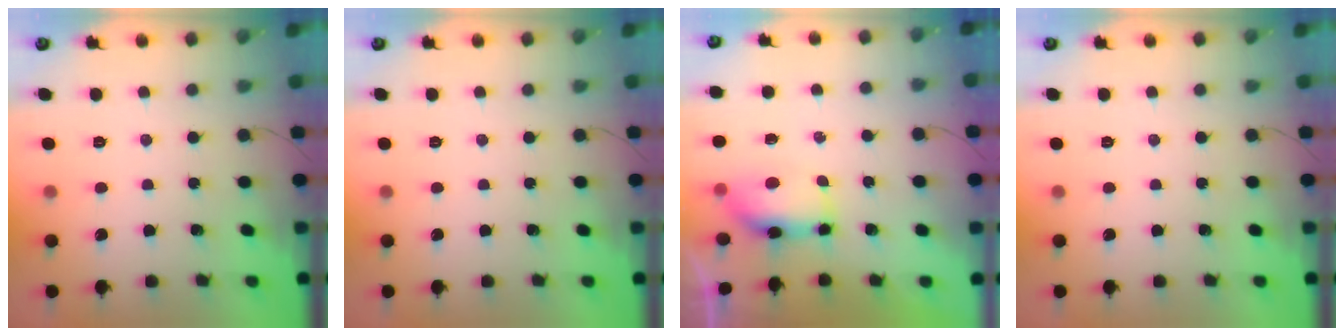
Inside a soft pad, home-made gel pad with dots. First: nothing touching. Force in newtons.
{"total": 0.0}
{"total": 6.6, "press": 6.6, "slide": 0.9}
{"total": 0.0}